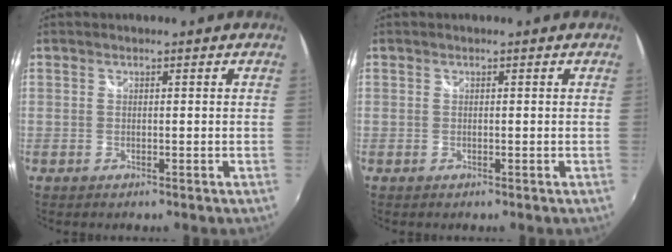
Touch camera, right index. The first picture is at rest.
{"total": 0.0}